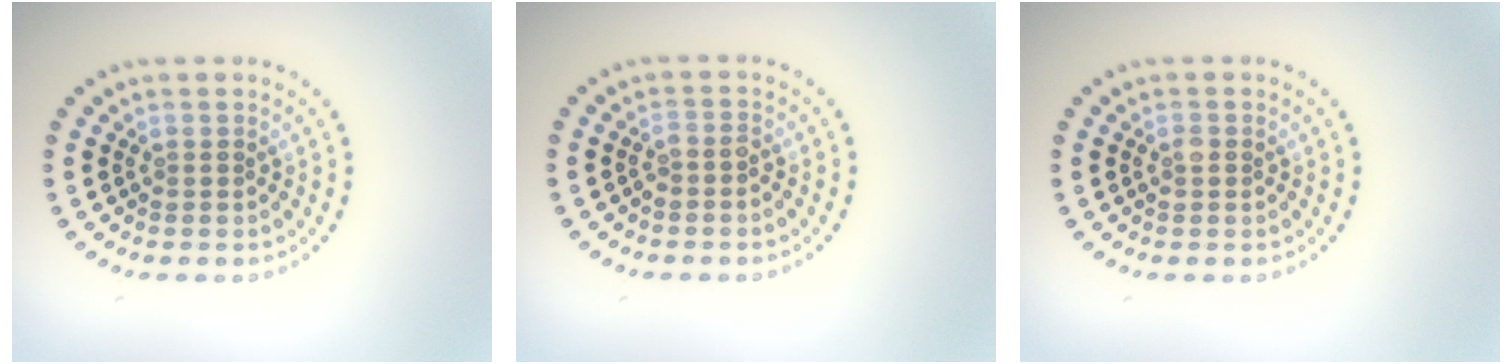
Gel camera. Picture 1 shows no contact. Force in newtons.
{"total": 0.8, "press": 0.6, "slide": 0.5}
{"total": 1.2, "press": 1.2, "slide": 0.0}